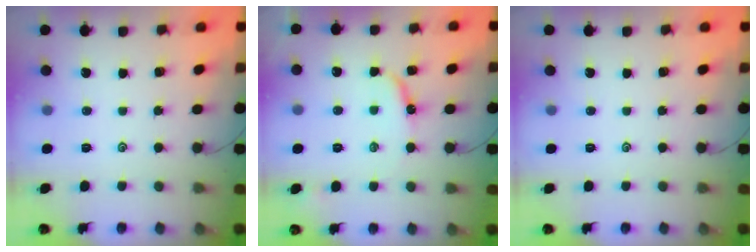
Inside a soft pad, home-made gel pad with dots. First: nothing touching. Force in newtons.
{"total": 6.6, "press": 6.6, "slide": 0.7}
{"total": 0.0}